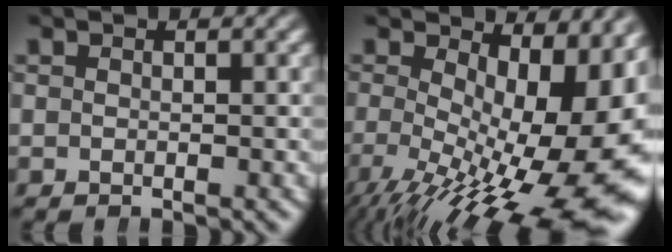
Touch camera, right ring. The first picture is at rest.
{"total": 14.0, "force": [-3.4, 7.2, 11.5], "torque": [-0.151, -0.053, -0.024]}